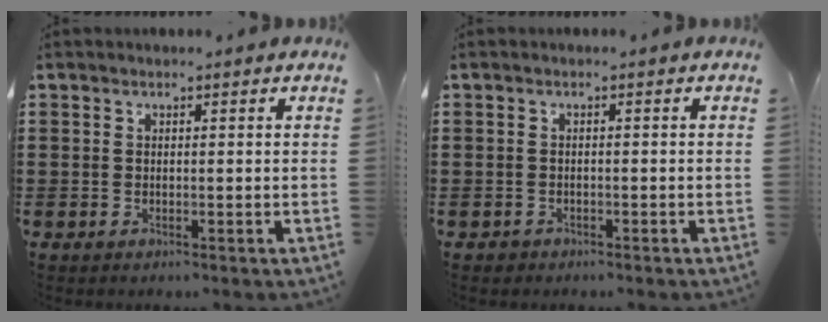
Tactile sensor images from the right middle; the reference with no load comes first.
{"total": 0.8, "force": [-0.6, 0.4, 0.0], "torque": [-0.001, 0.003, -0.015]}